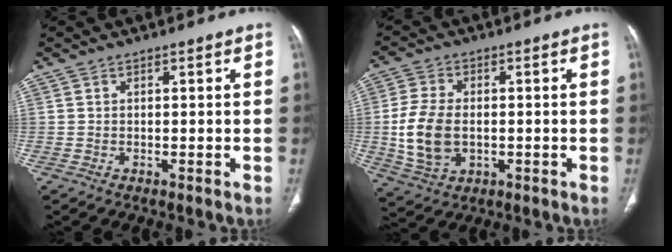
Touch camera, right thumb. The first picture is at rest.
{"total": 10.7, "force": [-0.8, 7.1, 8.1], "torque": [-0.162, 0.000, -0.010]}